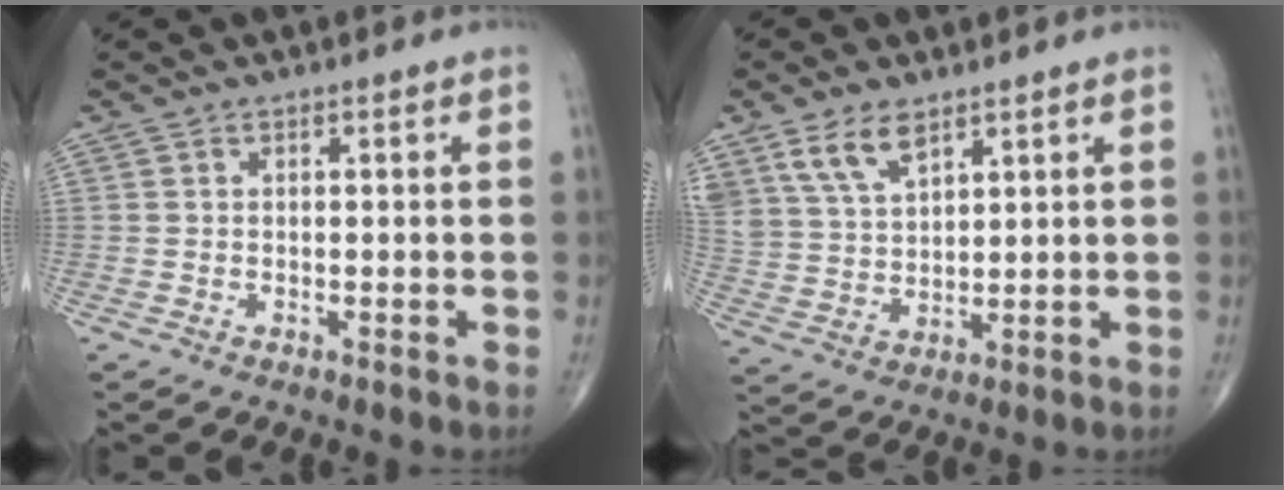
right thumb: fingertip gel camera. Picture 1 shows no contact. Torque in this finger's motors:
{"motor_torque": [1.13, 1.20, 1.00, 0.94, 0.13]}